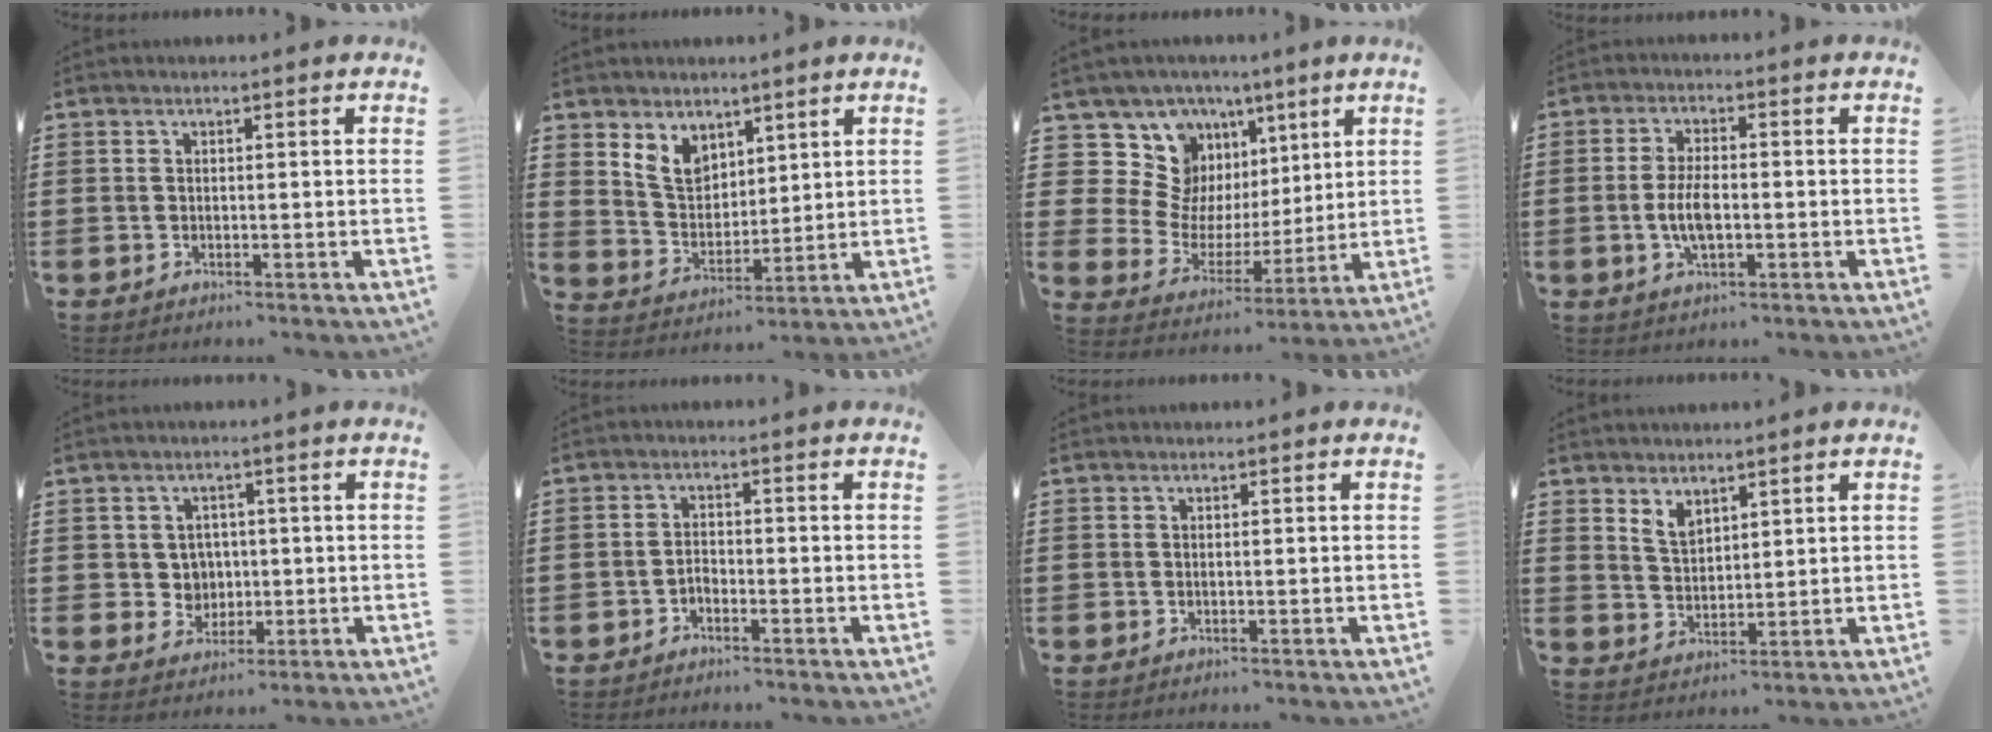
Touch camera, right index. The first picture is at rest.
{"total": 5.9, "force": [4.0, 3.9, 1.8], "torque": [-0.057, 0.003, 0.076]}
{"total": 11.1, "force": [5.2, 9.5, 2.4], "torque": [-0.083, -0.045, 0.105]}
{"total": 5.2, "force": [-0.8, 2.0, 4.8], "torque": [-0.107, -0.004, -0.019]}
{"total": 3.5, "force": [0.4, 3.3, 0.9], "torque": [-0.026, 0.005, 0.005]}
{"total": 1.5, "force": [-1.2, 0.6, 0.5], "torque": [-0.015, -0.001, -0.024]}
{"total": 0.0}
{"total": 3.2, "force": [2.5, 1.7, 1.3], "torque": [-0.032, 0.004, 0.047]}